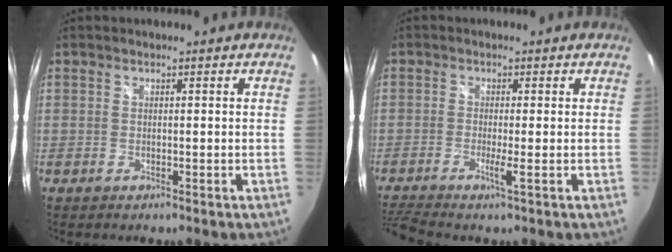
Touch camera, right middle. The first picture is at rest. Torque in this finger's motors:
{"motor_torque": [1.06, -1.07, 0.27, 0.11]}